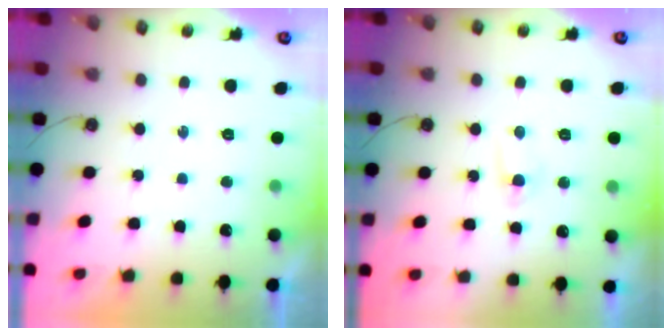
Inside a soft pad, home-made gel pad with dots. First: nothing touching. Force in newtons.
{"total": 3.3, "press": 3.3, "slide": 0.5}